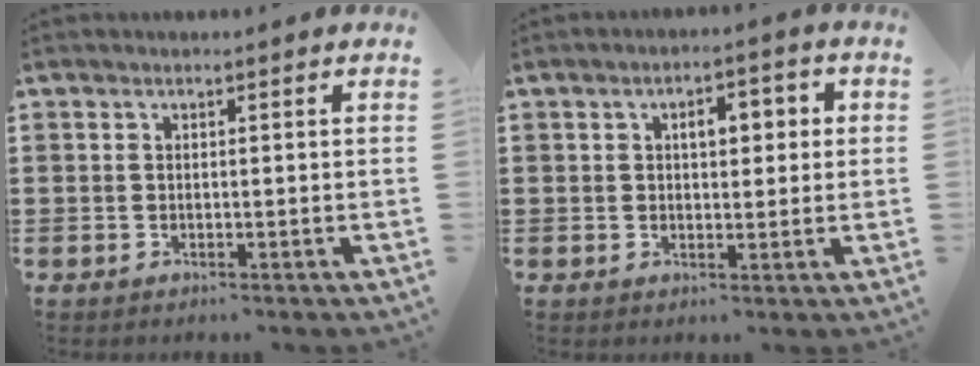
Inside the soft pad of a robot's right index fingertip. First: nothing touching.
{"total": 4.1, "force": [0.8, 2.2, 3.4], "torque": [-0.048, 0.002, 0.003]}